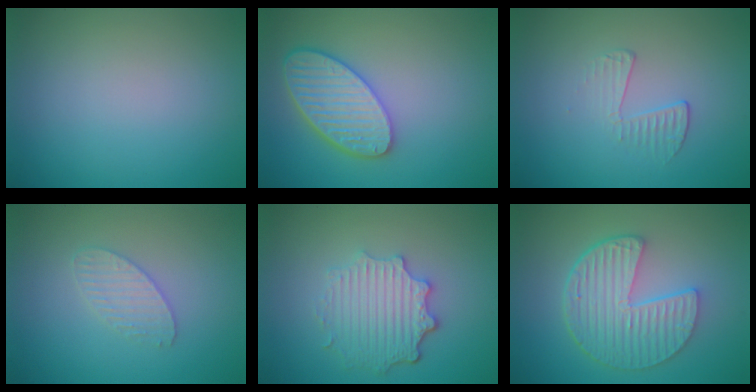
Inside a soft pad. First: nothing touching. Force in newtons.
{"total": 5.3, "press": 4.7, "slide": 2.5}
{"total": 1.8, "press": 0.5, "slide": 1.7}
{"total": 2.0, "press": 2.0, "slide": 0.1}
{"total": 4.5, "press": 3.5, "slide": 2.8}
{"total": 6.7, "press": 4.8, "slide": 4.6}